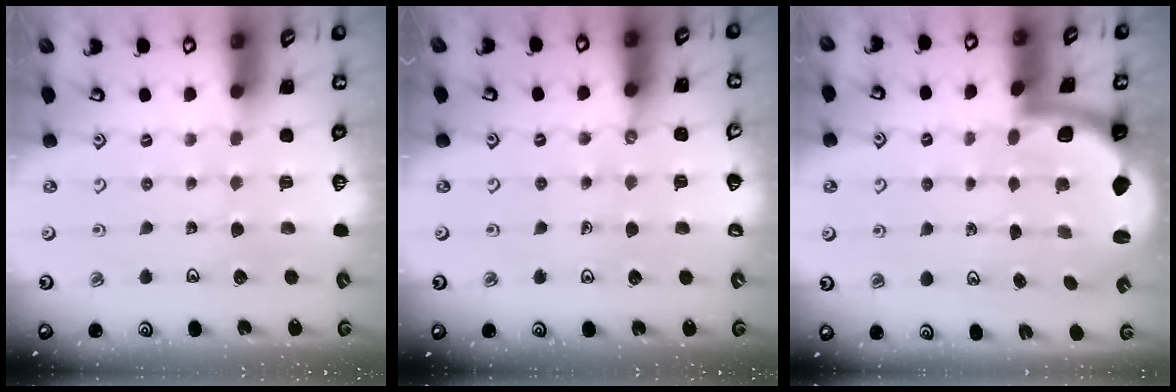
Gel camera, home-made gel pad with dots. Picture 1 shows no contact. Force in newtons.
{"total": 1.7, "press": 1.7, "slide": 0.2}
{"total": 3.3, "press": 3.1, "slide": 1.2}